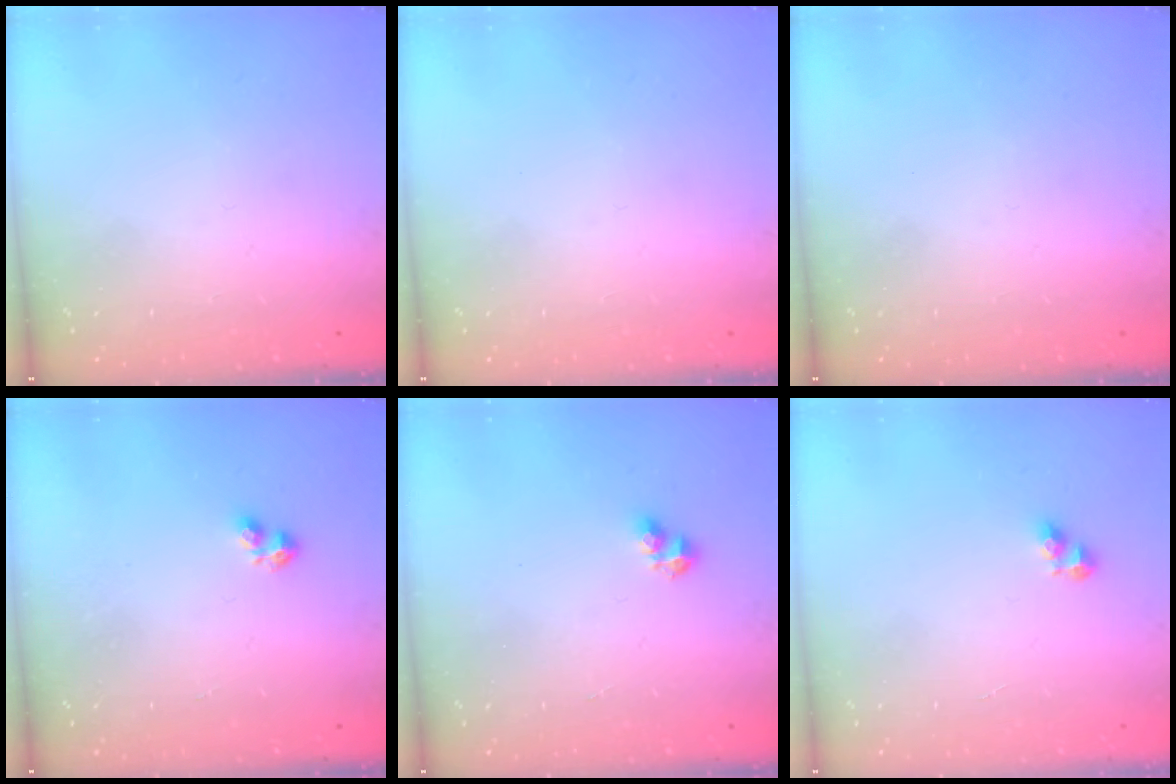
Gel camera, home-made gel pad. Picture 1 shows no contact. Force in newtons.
{"total": 0.0}
{"total": 0.0}
{"total": 2.2, "press": 2.2, "slide": 0.4}
{"total": 2.9, "press": 2.9, "slide": 0.3}
{"total": 5.0, "press": 5.0, "slide": 0.6}